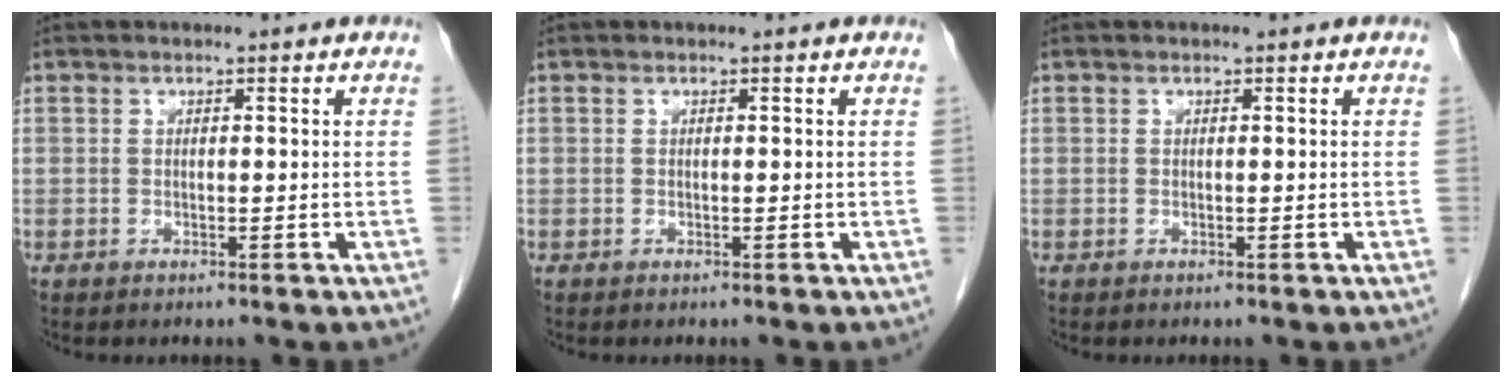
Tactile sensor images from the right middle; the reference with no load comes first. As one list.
[{"total": 0.0}, {"total": 0.0}]